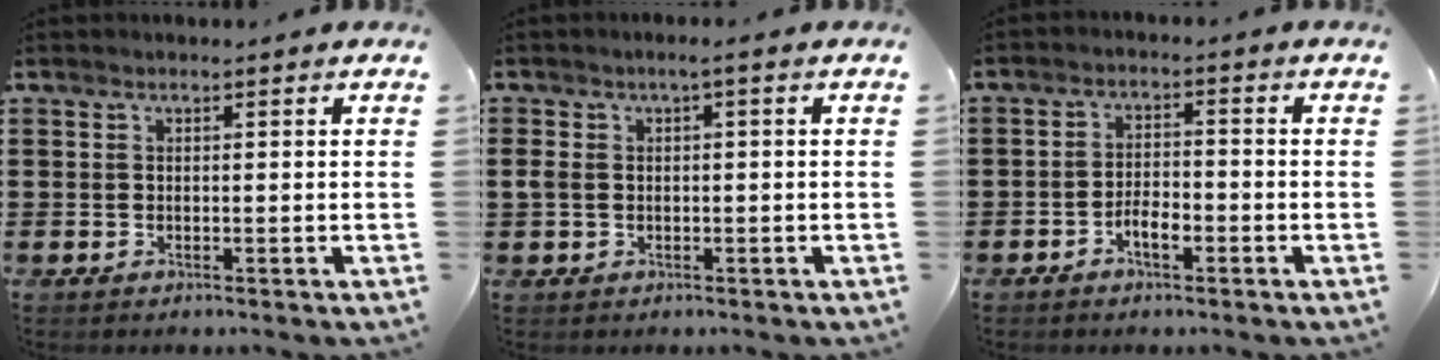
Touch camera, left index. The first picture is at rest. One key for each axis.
{"total": 2.2, "fx": -0.6, "fy": 0.9, "fz": 2.0, "tx": -0.051, "ty": -0.004, "tz": -0.018}
{"total": 3.6, "fx": -2.0, "fy": 1.4, "fz": 2.6, "tx": -0.046, "ty": 0.006, "tz": -0.037}